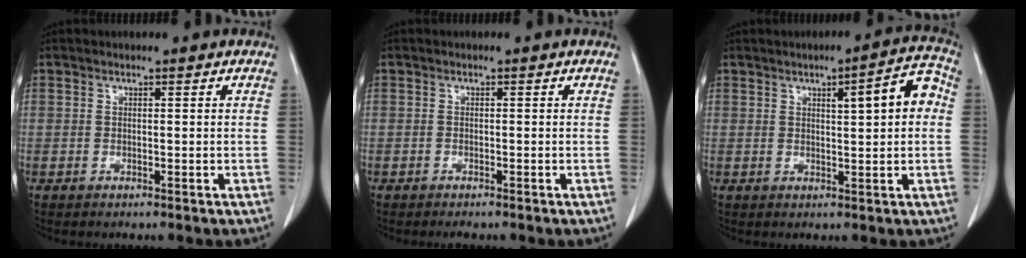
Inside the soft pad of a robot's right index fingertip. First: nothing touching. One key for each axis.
{"total": 0.9, "fx": -0.8, "fy": 0.1, "fz": 0.3, "tx": -0.008, "ty": -0.002, "tz": -0.011}
{"total": 6.9, "fx": 1.3, "fy": 1.2, "fz": 6.7, "tx": -0.087, "ty": 0.020, "tz": 0.015}